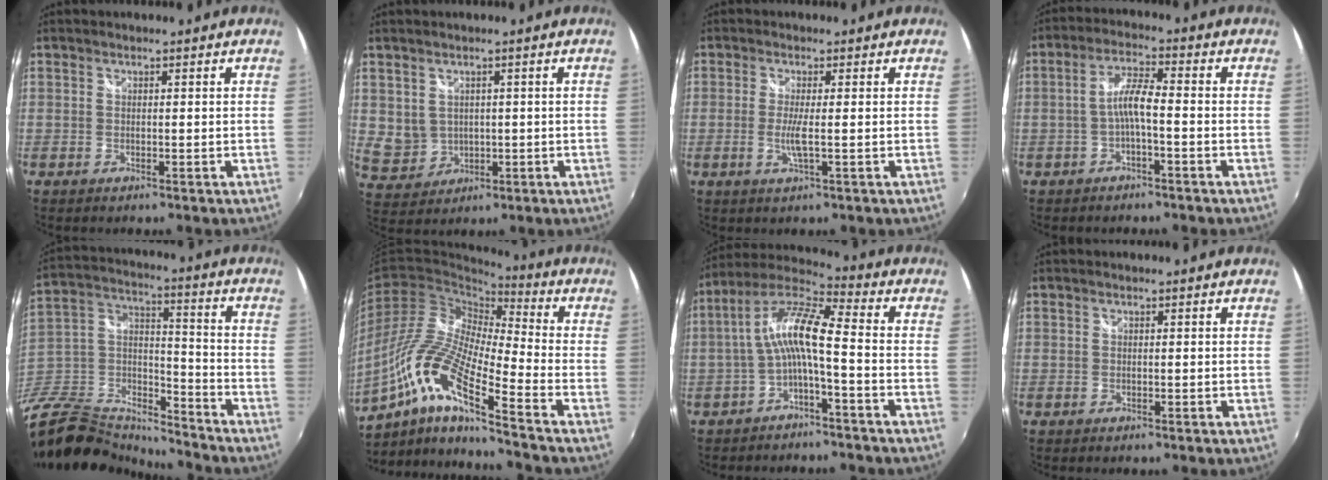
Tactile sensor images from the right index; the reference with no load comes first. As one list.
[{"total": 5.2, "force": [0.9, 4.8, 1.8], "torque": [-0.041, 0.004, 0.034]}, {"total": 2.9, "force": [-0.5, -0.4, 2.8], "torque": [-0.060, -0.005, -0.012]}, {"total": 4.7, "force": [-1.6, 0.6, 4.4], "torque": [-0.092, 0.011, -0.030]}, {"total": 20.4, "force": [-16.5, 8.8, 8.2], "torque": [-0.205, 0.012, -0.305]}, {"total": 17.1, "force": [-9.1, 2.3, 14.3], "torque": [-0.267, -0.022, -0.190]}, {"total": 10.1, "force": [-2.0, 1.6, 9.7], "torque": [-0.210, 0.022, -0.041]}, {"total": 0.0}]